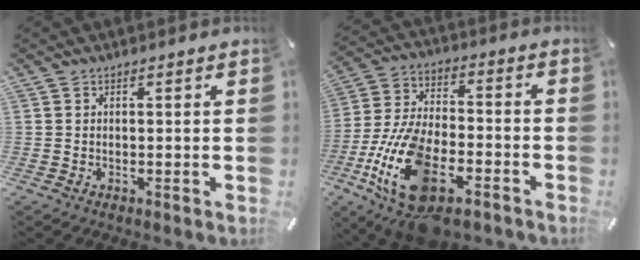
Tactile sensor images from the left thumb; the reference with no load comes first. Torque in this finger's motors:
{"motor_torque": [-0.92, 4.08, 1.46, 1.29, 0.53]}